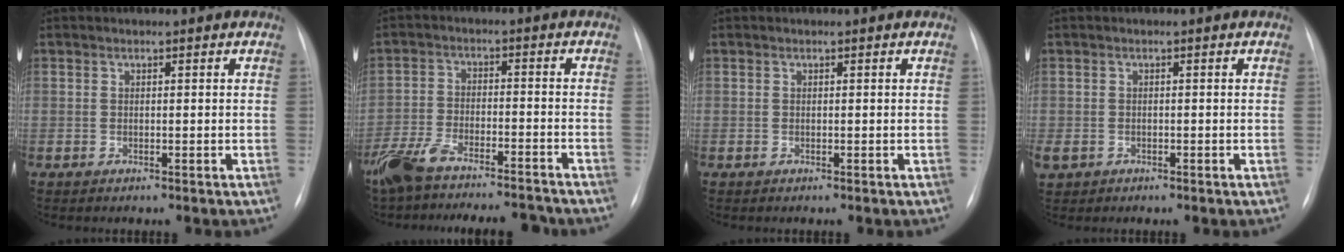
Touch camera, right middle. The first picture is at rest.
{"total": 14.1, "force": [-12.5, 2.8, 6.0], "torque": [-0.112, 0.008, -0.197]}
{"total": 0.0}
{"total": 2.9, "force": [-1.3, 2.3, 1.2], "torque": [-0.029, 0.001, -0.016]}